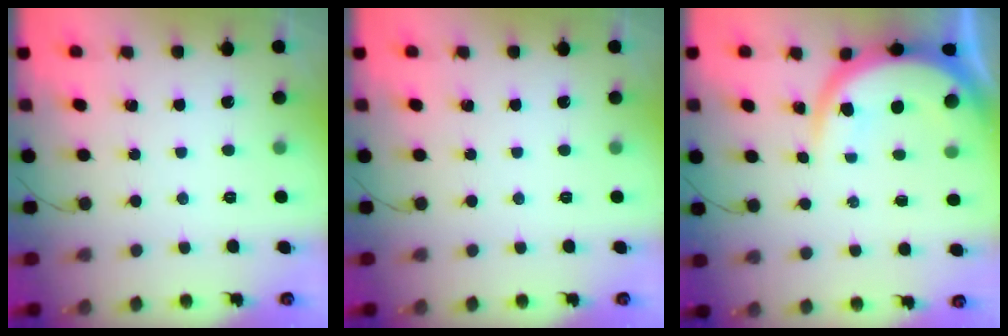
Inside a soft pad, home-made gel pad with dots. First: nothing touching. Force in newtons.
{"total": 0.0}
{"total": 9.9, "press": 9.9, "slide": 1.2}